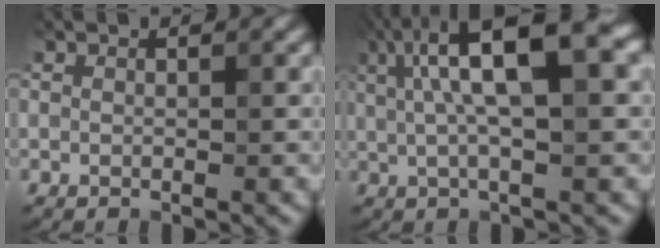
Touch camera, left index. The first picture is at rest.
{"total": 9.8, "force": [2.6, 2.9, 9.0], "torque": [-0.142, 0.024, 0.043]}